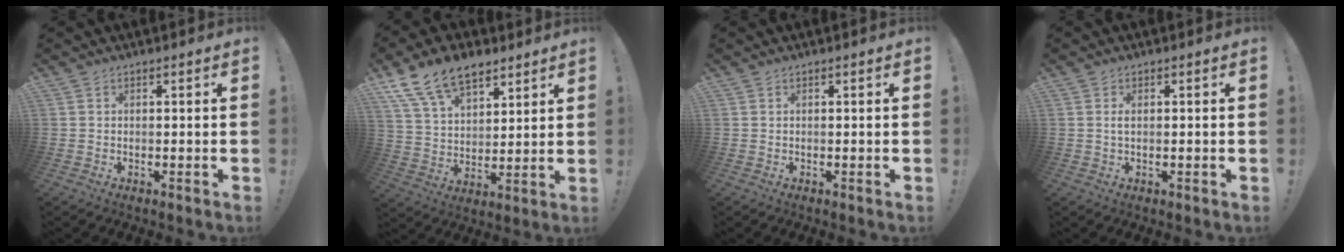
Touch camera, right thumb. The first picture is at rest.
{"total": 14.9, "force": [9.9, 8.2, 7.5], "torque": [-0.135, -0.053, 0.187]}
{"total": 0.0}
{"total": 1.5, "force": [-0.2, 0.4, 1.5], "torque": [-0.027, 0.002, -0.005]}